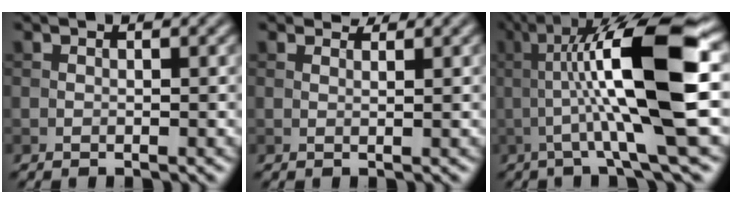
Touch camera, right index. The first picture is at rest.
{"total": 1.4, "force": [1.3, 0.2, 0.4], "torque": [-0.012, -0.005, 0.016]}
{"total": 12.2, "force": [0.3, 2.2, 12.0], "torque": [-0.185, 0.020, 0.004]}